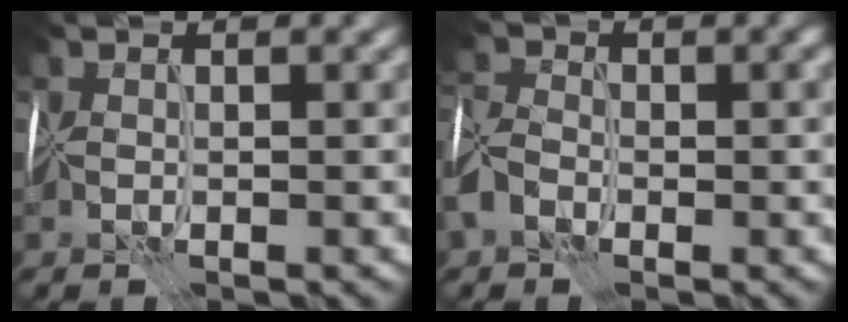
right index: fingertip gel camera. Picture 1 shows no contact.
{"total": 3.4, "force": [-1.5, 2.4, 1.9], "torque": [-0.041, 0.010, -0.042]}